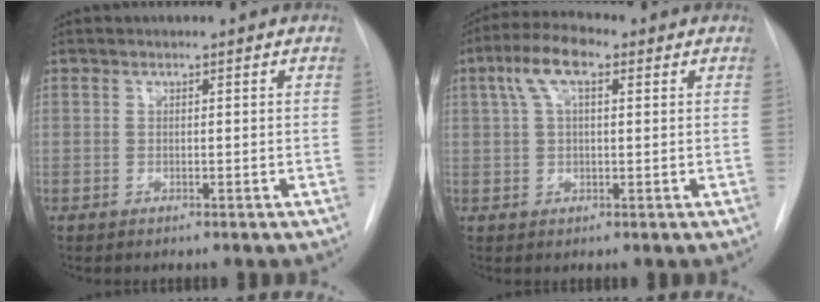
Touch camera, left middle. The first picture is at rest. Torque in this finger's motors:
{"motor_torque": [0.73, -0.97, 0.10, 0.12]}